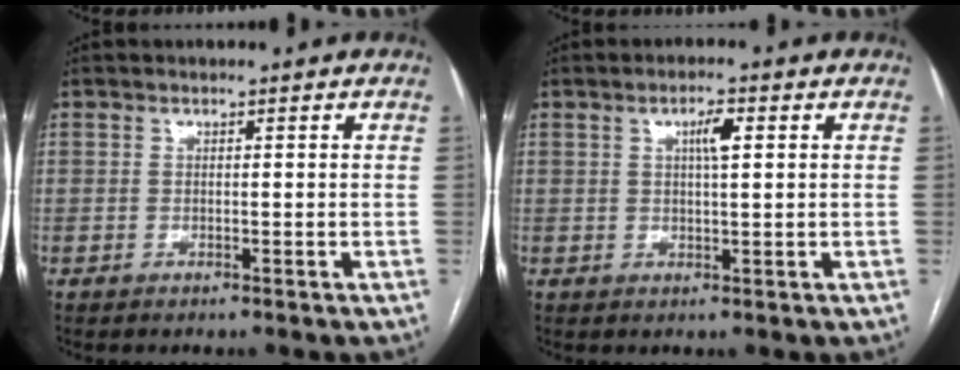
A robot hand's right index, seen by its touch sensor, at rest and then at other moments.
{"total": 3.1, "force": [1.0, 0.6, 2.9], "torque": [-0.052, 0.007, 0.015]}